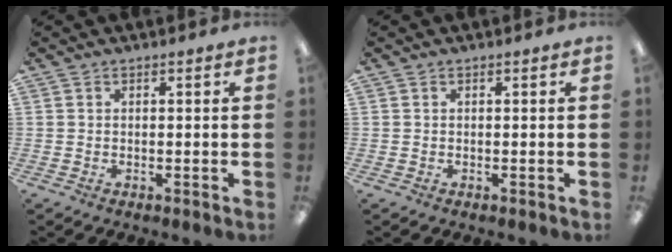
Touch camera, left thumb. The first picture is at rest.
{"total": 0.0}